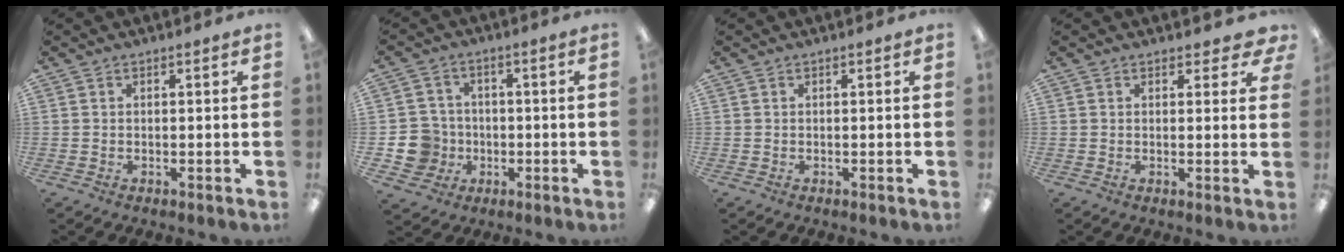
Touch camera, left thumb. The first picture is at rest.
{"total": 8.2, "force": [-1.5, 7.9, 1.7], "torque": [-0.056, 0.017, -0.018]}
{"total": 0.0}
{"total": 2.4, "force": [1.7, 1.4, 1.0], "torque": [-0.006, -0.002, 0.028]}